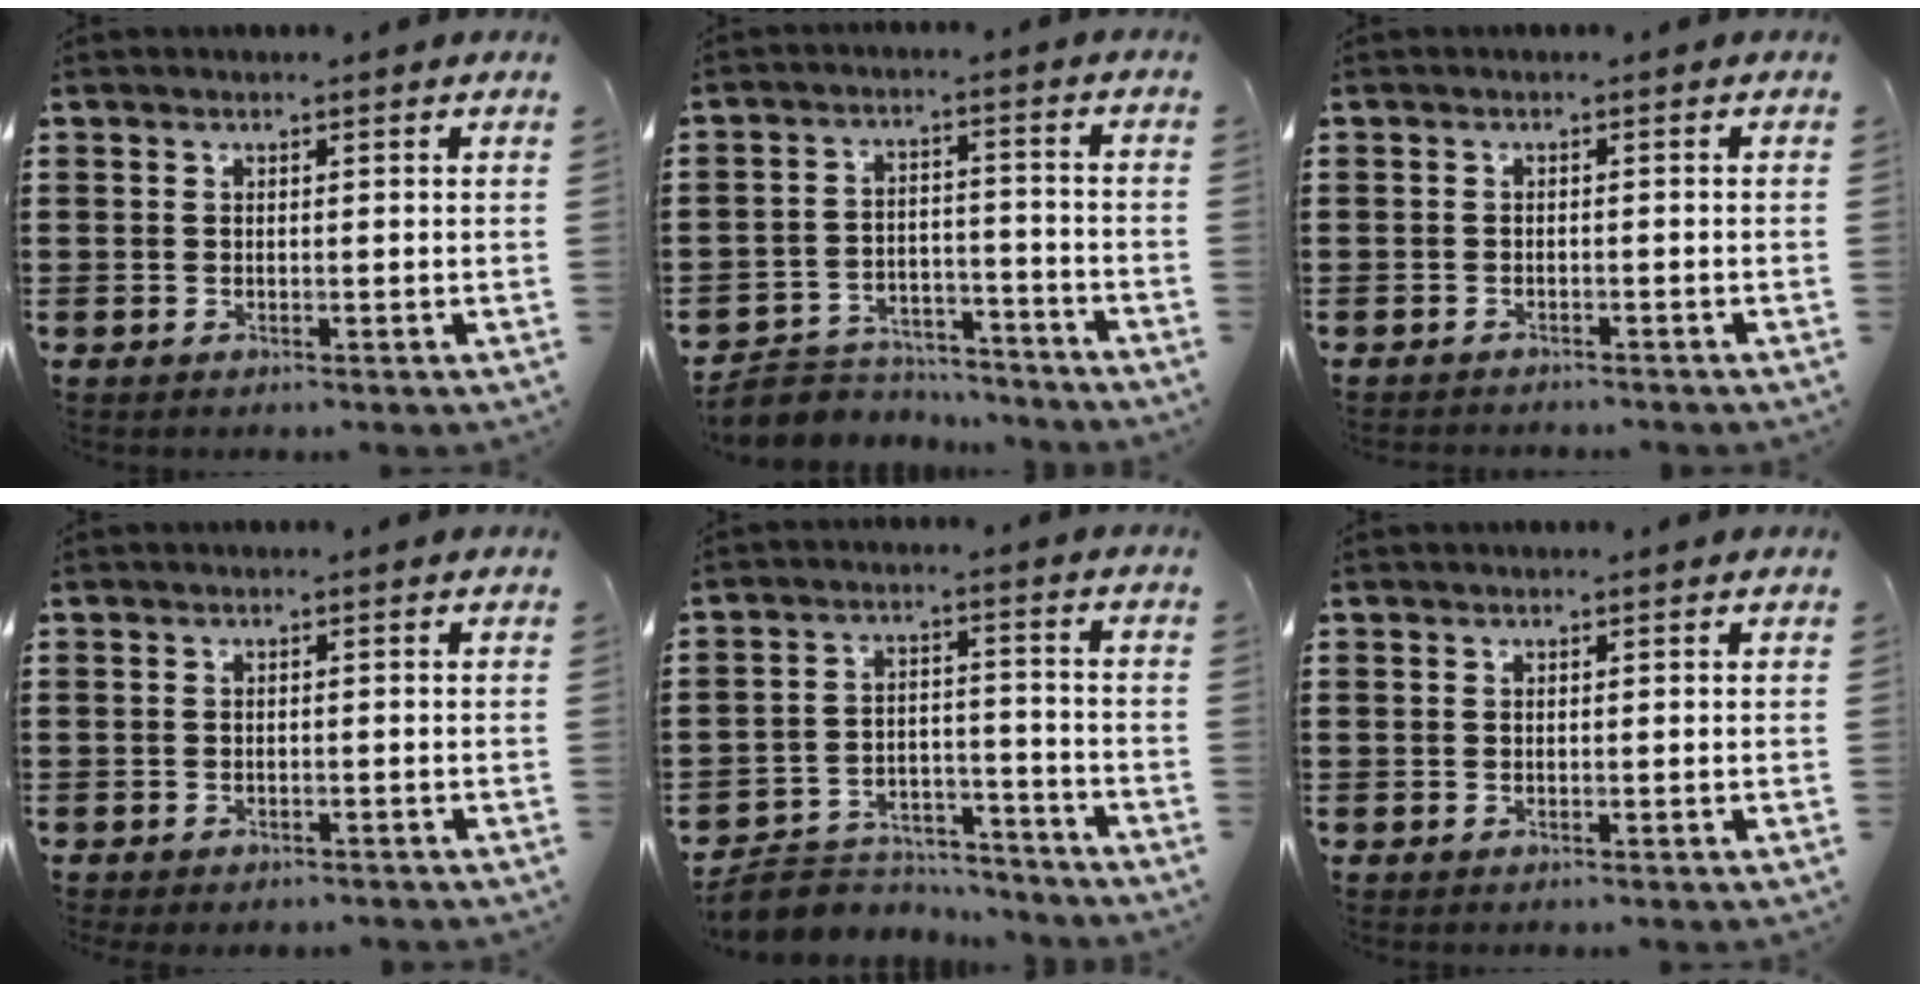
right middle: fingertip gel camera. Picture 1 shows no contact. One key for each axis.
{"total": 5.6, "fx": -5.4, "fy": 1.4, "fz": 0.4, "tx": -0.013, "ty": 0.013, "tz": -0.111}
{"total": 1.0, "fx": -1.0, "fy": 0.0, "fz": 0.0, "tx": -0.004, "ty": -0.001, "tz": -0.019}
{"total": 0.8, "fx": -0.8, "fy": 0.1, "fz": 0.1, "tx": -0.004, "ty": -0.003, "tz": -0.016}
{"total": 6.6, "fx": -6.3, "fy": 1.8, "fz": 0.9, "tx": -0.018, "ty": 0.018, "tz": -0.123}
{"total": 0.0}